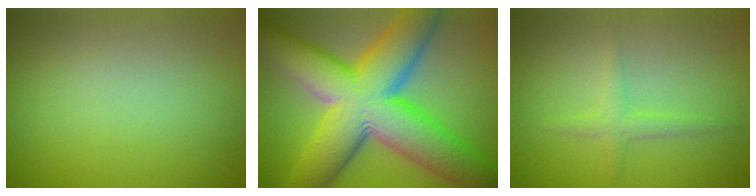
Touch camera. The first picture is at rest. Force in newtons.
{"total": 15.4, "press": 15.4, "slide": 0.6}
{"total": 1.5, "press": 1.5, "slide": 0.1}